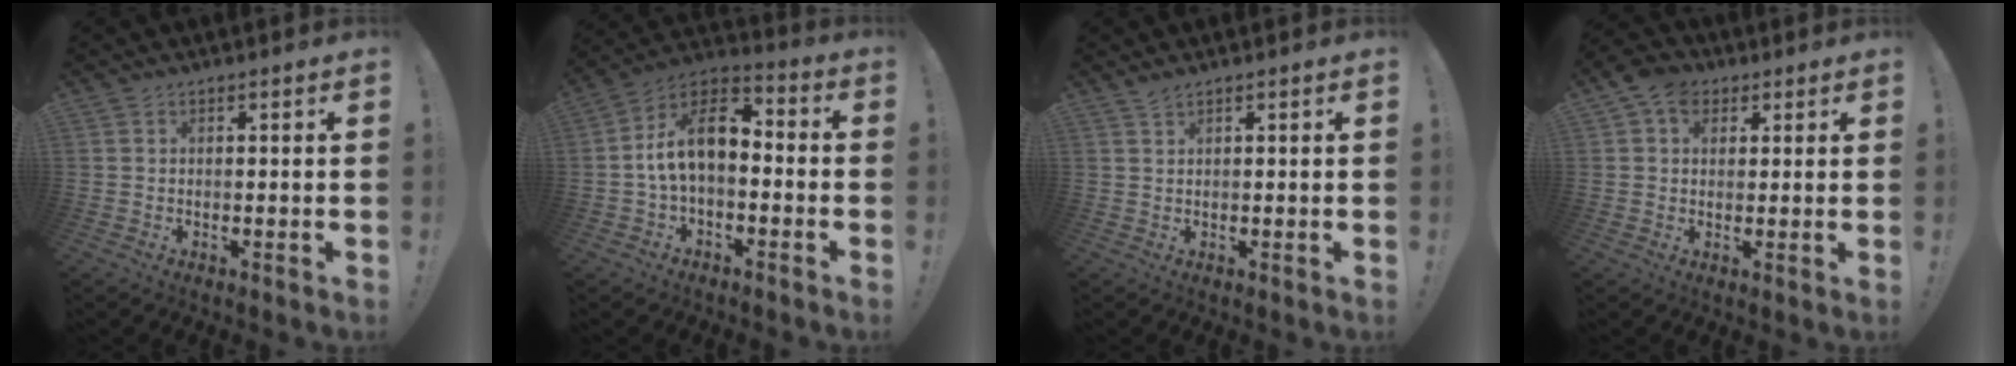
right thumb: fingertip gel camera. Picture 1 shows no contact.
{"total": 12.1, "force": [0.4, 7.2, 9.7], "torque": [-0.172, 0.010, 0.008]}
{"total": 1.5, "force": [1.3, 0.2, 0.7], "torque": [-0.006, -0.004, 0.022]}
{"total": 6.9, "force": [2.8, 5.2, 3.4], "torque": [-0.051, -0.001, 0.053]}